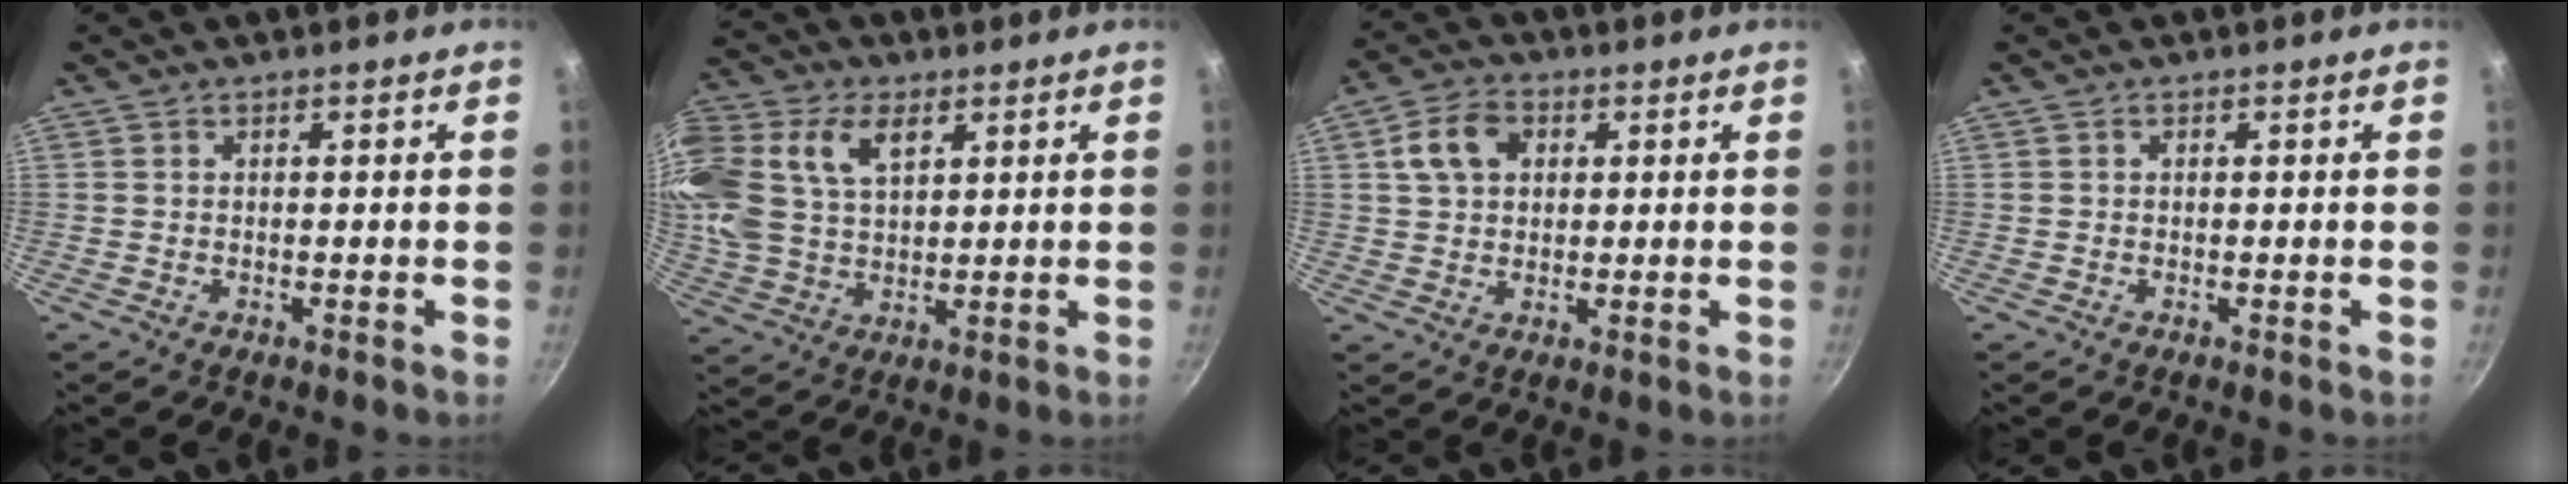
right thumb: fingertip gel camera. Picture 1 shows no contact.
{"total": 22.1, "force": [8.3, 14.8, 14.1], "torque": [-0.338, 0.030, 0.154]}
{"total": 7.5, "force": [2.1, 5.6, 4.5], "torque": [-0.068, 0.011, 0.031]}
{"total": 0.0}